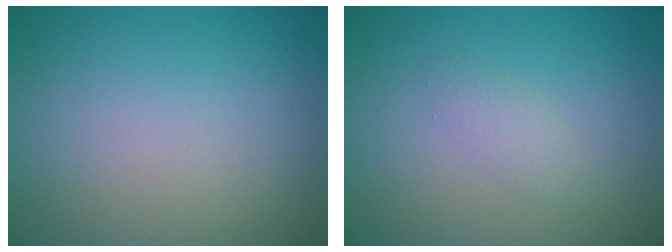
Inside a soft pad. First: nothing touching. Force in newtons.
{"total": 1.3, "press": 1.3, "slide": 0.0}